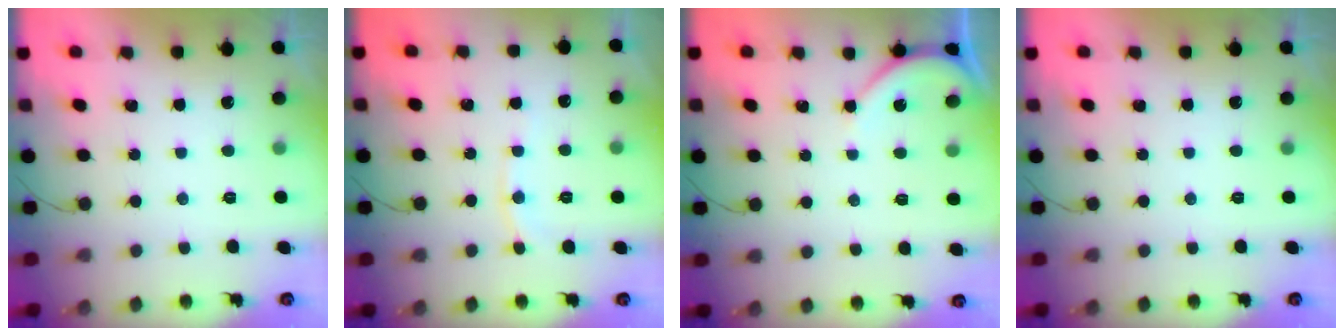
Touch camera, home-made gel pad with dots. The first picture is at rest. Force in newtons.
{"total": 4.6, "press": 4.6, "slide": 0.1}
{"total": 4.7, "press": 4.7, "slide": 0.5}
{"total": 0.0}